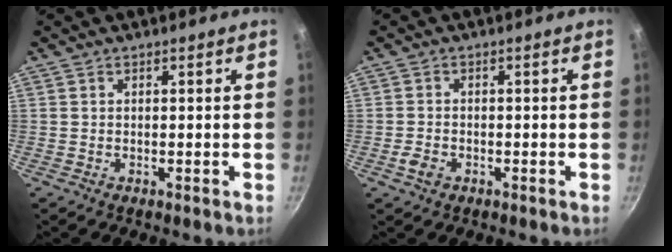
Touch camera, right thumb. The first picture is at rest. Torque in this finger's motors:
{"motor_torque": [0.77, 0.45, 0.39, 0.07, -0.01]}